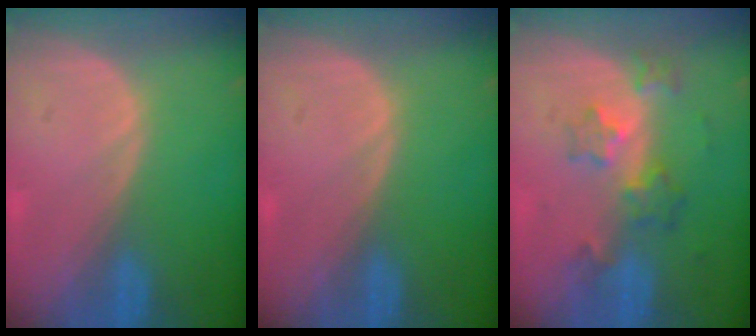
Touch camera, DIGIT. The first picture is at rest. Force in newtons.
{"total": 0.0}
{"total": 5.9, "press": 5.4, "slide": 2.5}